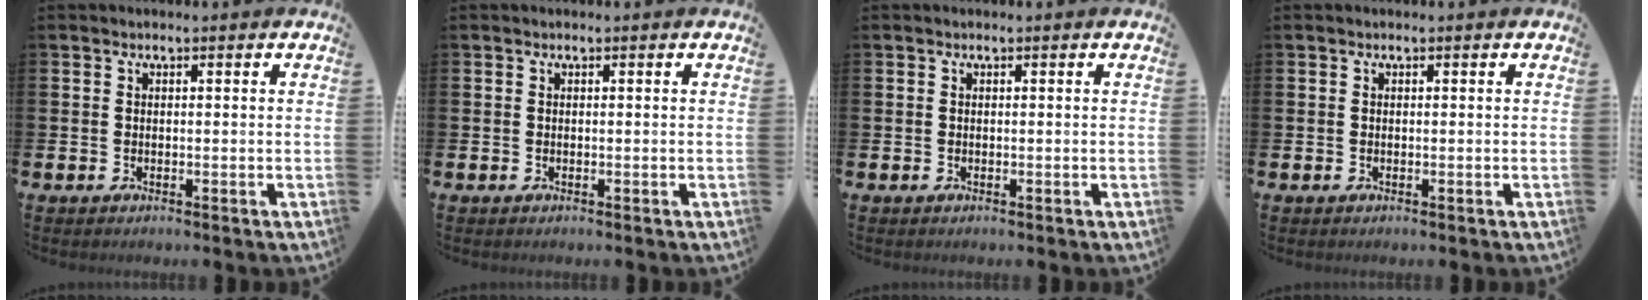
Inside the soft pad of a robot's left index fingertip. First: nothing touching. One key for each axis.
{"total": 0.0}
{"total": 0.0}
{"total": 0.0}